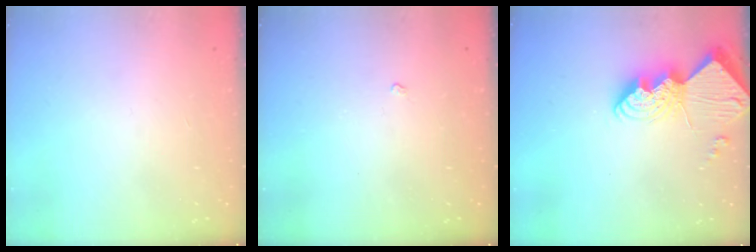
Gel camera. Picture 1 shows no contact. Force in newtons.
{"total": 2.3, "press": 2.3, "slide": 0.3}
{"total": 12.9, "press": 12.9, "slide": 0.8}